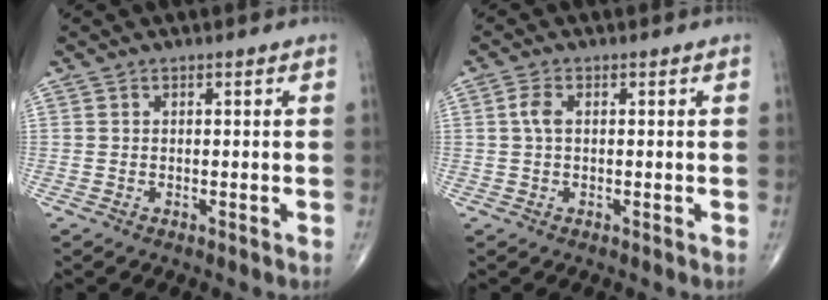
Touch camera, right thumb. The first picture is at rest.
{"total": 2.4, "force": [0.3, 1.2, 2.0], "torque": [-0.047, 0.007, 0.004]}